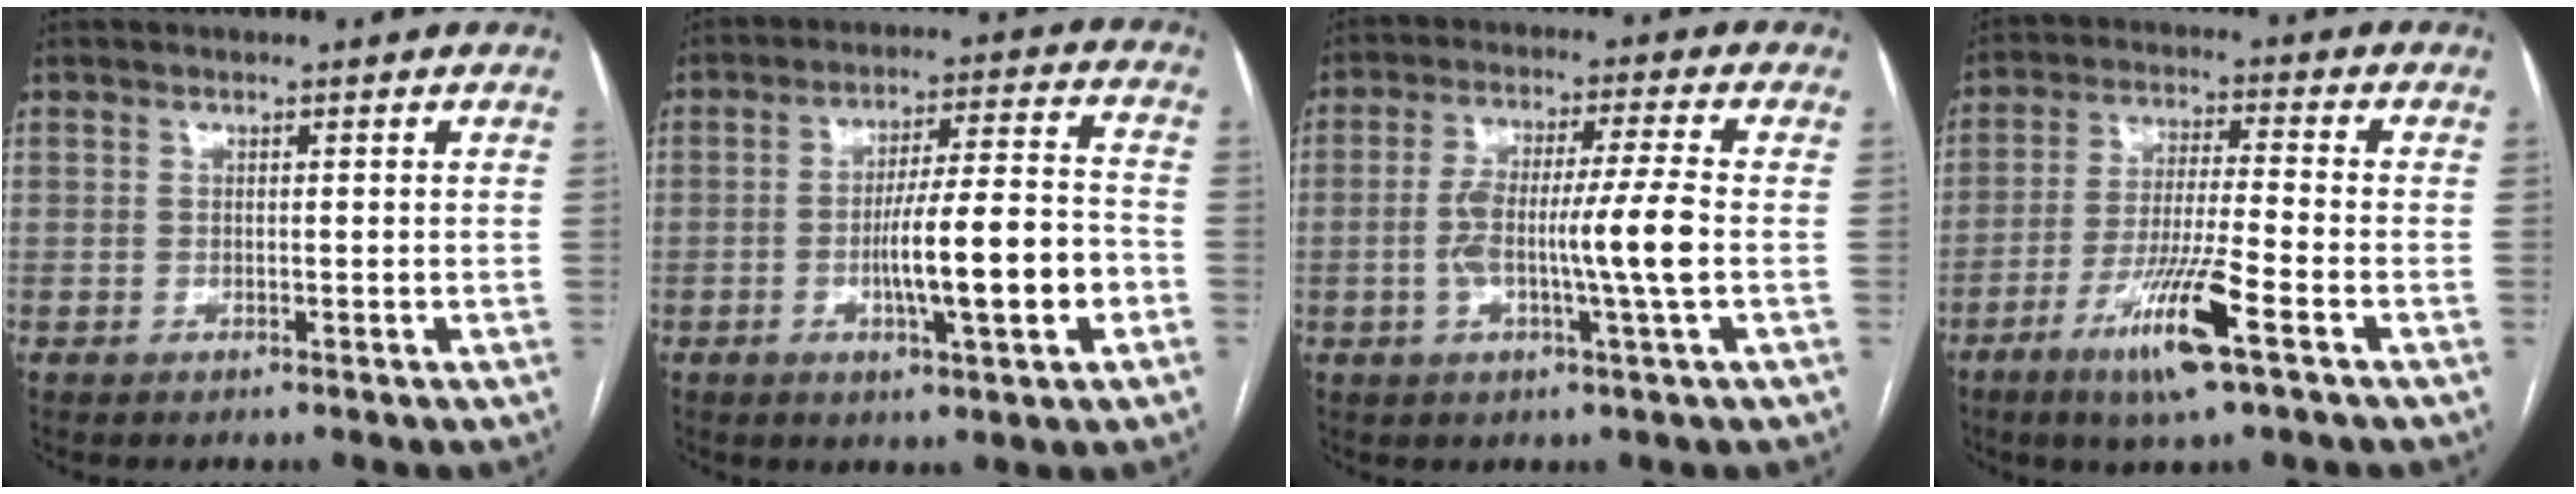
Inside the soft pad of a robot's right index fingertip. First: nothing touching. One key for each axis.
{"total": 12.4, "fx": -3.4, "fy": 1.0, "fz": 11.9, "tx": -0.193, "ty": 0.007, "tz": -0.053}
{"total": 9.9, "fx": -1.6, "fy": -0.4, "fz": 9.7, "tx": -0.181, "ty": 0.006, "tz": -0.033}
{"total": 11.9, "fx": -6.1, "fy": 0.0, "fz": 10.2, "tx": -0.198, "ty": -0.020, "tz": -0.112}